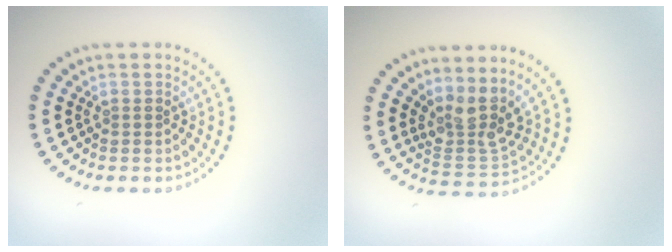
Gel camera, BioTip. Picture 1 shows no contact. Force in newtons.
{"total": 3.7, "press": 2.8, "slide": 2.4}